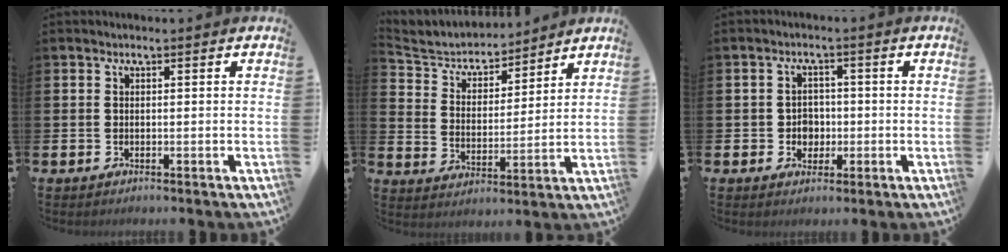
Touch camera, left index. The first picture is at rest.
{"total": 5.1, "force": [4.8, 1.6, 0.2], "torque": [-0.036, -0.038, 0.078]}
{"total": 2.9, "force": [-0.5, 2.6, 1.1], "torque": [-0.010, 0.000, -0.018]}